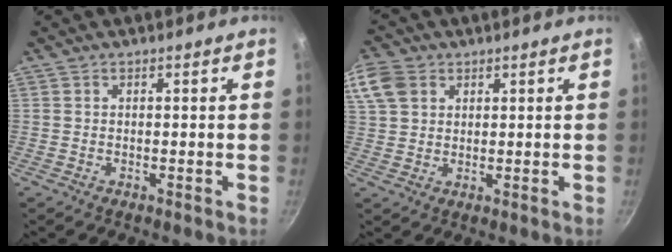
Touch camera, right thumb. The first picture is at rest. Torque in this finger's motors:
{"motor_torque": [-0.39, 0.67, 0.17, 0.15, 0.03]}